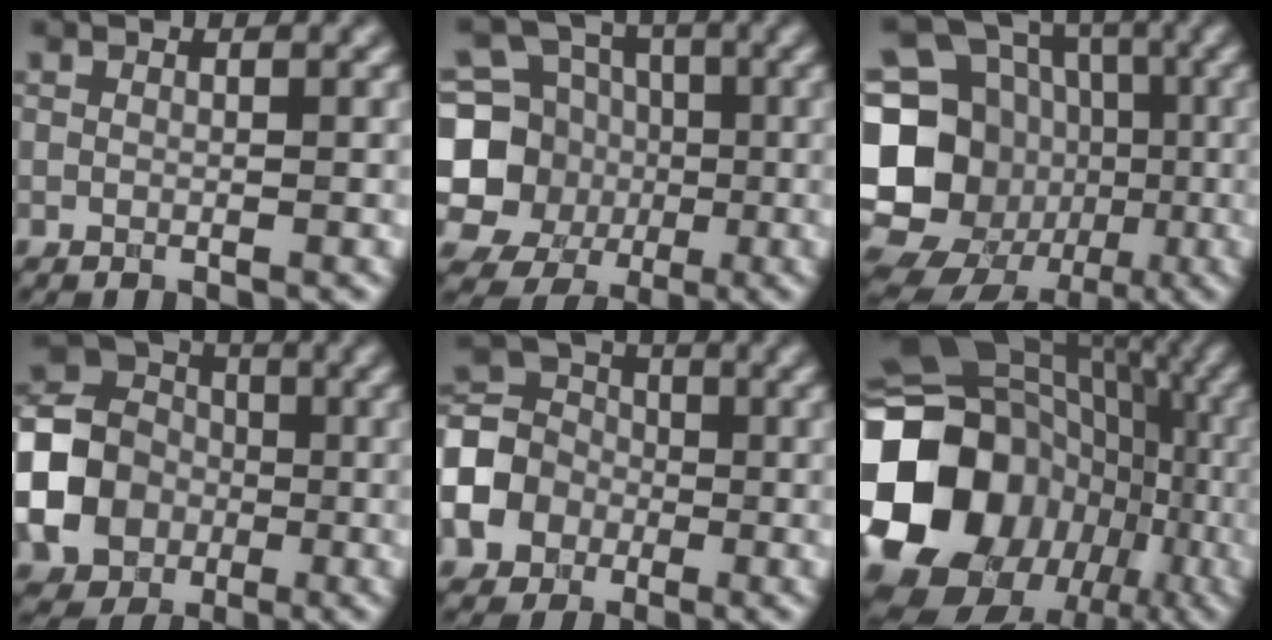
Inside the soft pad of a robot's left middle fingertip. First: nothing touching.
{"total": 9.0, "force": [-0.7, 8.3, 3.2], "torque": [-0.064, 0.000, -0.038]}
{"total": 21.1, "force": [-3.5, 19.0, 8.4], "torque": [-0.192, 0.014, -0.094]}
{"total": 13.5, "force": [-3.0, 12.0, 5.2], "torque": [-0.137, -0.014, -0.080]}
{"total": 6.4, "force": [-2.1, 5.3, 2.8], "torque": [-0.068, 0.004, -0.054]}
{"total": 21.7, "force": [-4.3, 18.8, 10.1], "torque": [-0.177, -0.025, -0.102]}